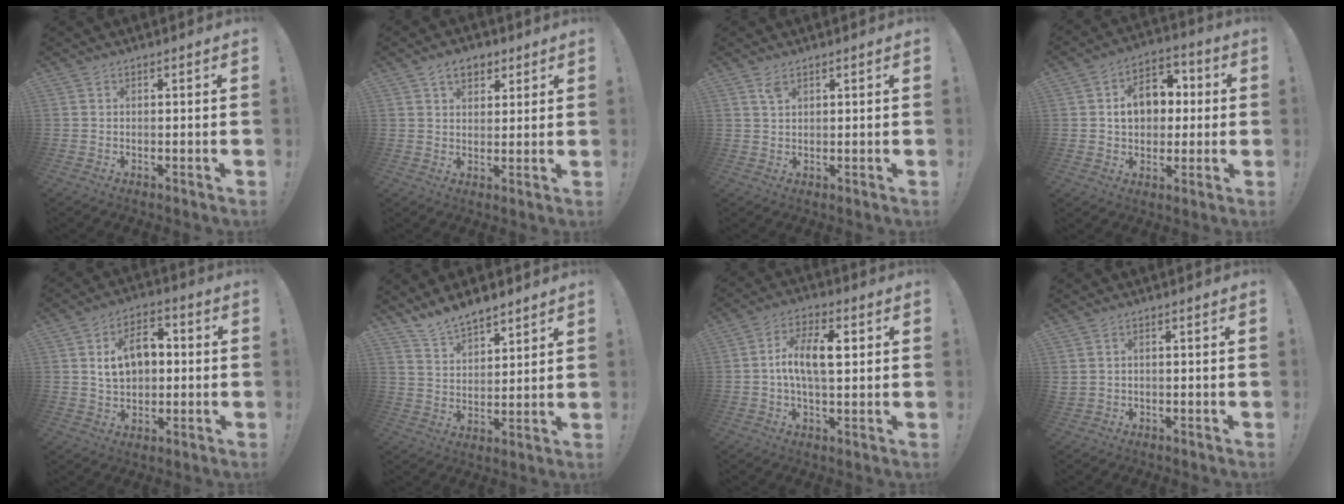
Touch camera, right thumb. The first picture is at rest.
{"total": 6.7, "force": [3.6, 4.5, 3.4], "torque": [-0.041, -0.006, 0.063]}
{"total": 2.5, "force": [1.5, 1.2, 1.6], "torque": [-0.026, -0.003, 0.027]}
{"total": 12.0, "force": [1.6, 9.5, 7.1], "torque": [-0.105, 0.006, 0.036]}
{"total": 11.9, "force": [2.5, 8.4, 8.0], "torque": [-0.117, 0.002, 0.052]}
{"total": 8.9, "force": [8.0, 3.2, 2.2], "torque": [-0.053, -0.056, 0.155]}
{"total": 11.0, "force": [0.9, 5.4, 9.6], "torque": [-0.168, 0.006, 0.014]}
{"total": 1.2, "force": [0.7, 0.9, 0.5], "torque": [-0.011, 0.002, 0.012]}